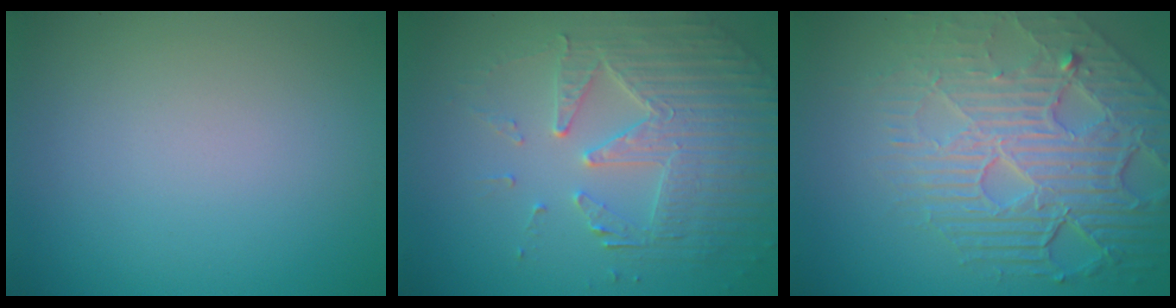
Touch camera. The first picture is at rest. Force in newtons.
{"total": 5.4, "press": 4.6, "slide": 3.0}
{"total": 8.5, "press": 5.8, "slide": 6.2}